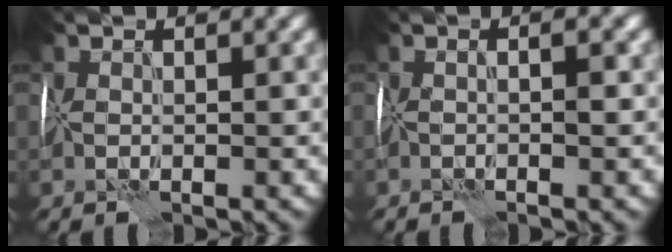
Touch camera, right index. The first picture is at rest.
{"total": 1.2, "force": [-0.4, -0.1, 1.1], "torque": [-0.014, 0.000, -0.010]}